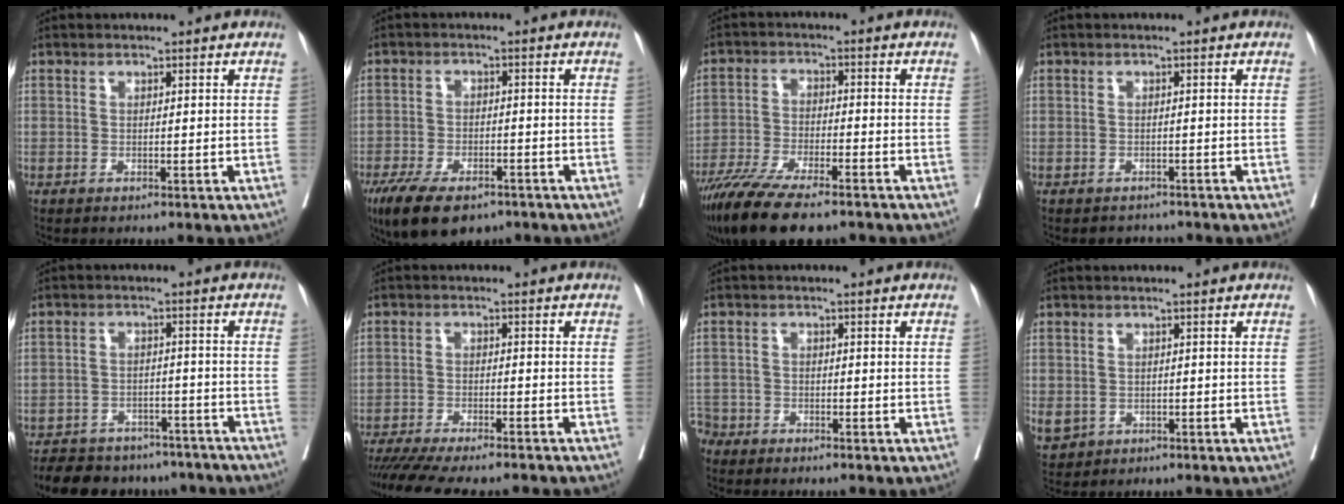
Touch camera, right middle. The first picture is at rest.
{"total": 11.0, "force": [-7.7, 4.2, 6.6], "torque": [-0.117, -0.014, -0.124]}
{"total": 14.5, "force": [-11.3, 2.7, 8.7], "torque": [-0.162, -0.037, -0.194]}
{"total": 1.9, "force": [-1.7, 0.7, -0.6], "torque": [0.008, 0.000, -0.029]}
{"total": 17.1, "force": [-14.7, 6.6, 5.6], "torque": [-0.130, 0.001, -0.193]}
{"total": 16.6, "force": [-14.7, 1.7, 7.7], "torque": [-0.138, -0.035, -0.211]}
{"total": 3.3, "force": [-3.0, 1.4, -0.2], "torque": [0.006, -0.001, -0.066]}
{"total": 6.3, "force": [-2.3, 5.4, 2.4], "torque": [-0.078, -0.003, -0.030]}